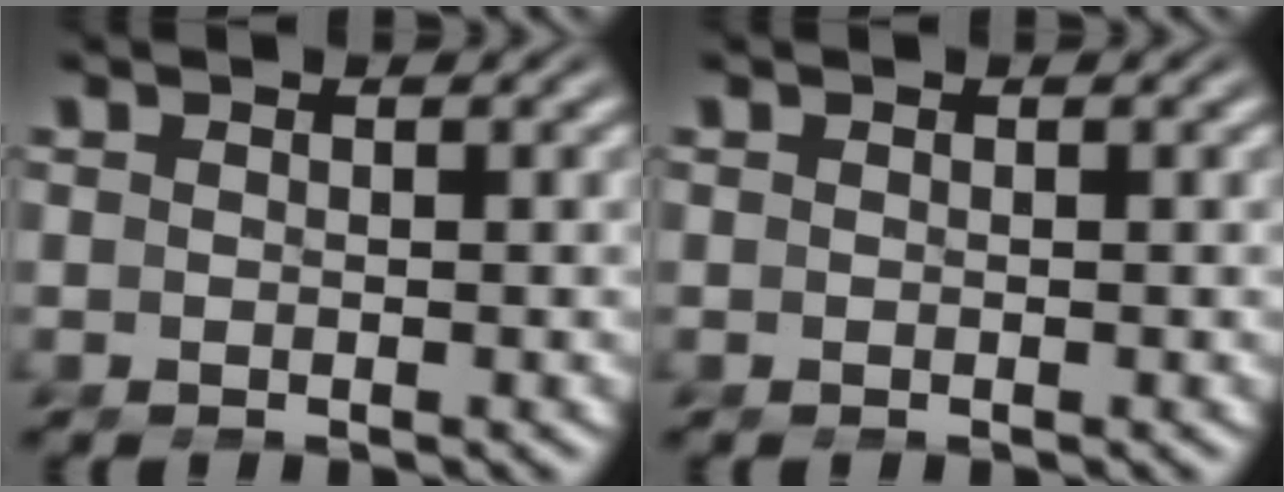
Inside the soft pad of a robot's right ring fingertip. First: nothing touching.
{"total": 0.0}